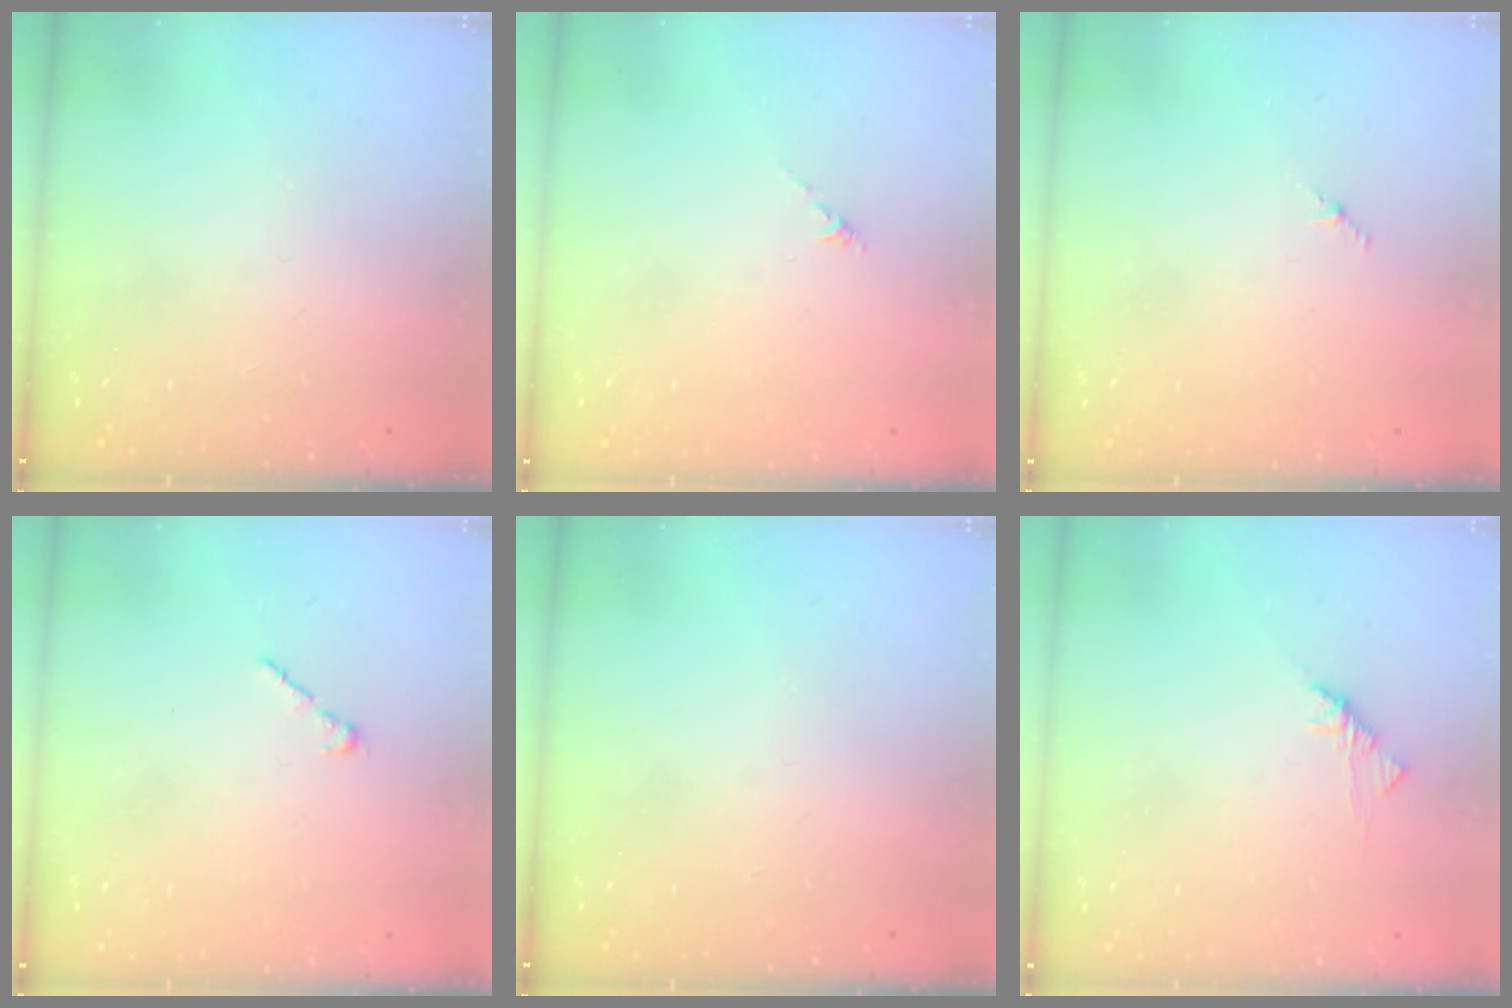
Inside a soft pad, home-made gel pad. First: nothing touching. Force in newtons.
{"total": 0.0}
{"total": 1.2, "press": 1.1, "slide": 0.6}
{"total": 1.7, "press": 1.7, "slide": 0.5}
{"total": 0.0}
{"total": 1.9, "press": 1.7, "slide": 0.6}